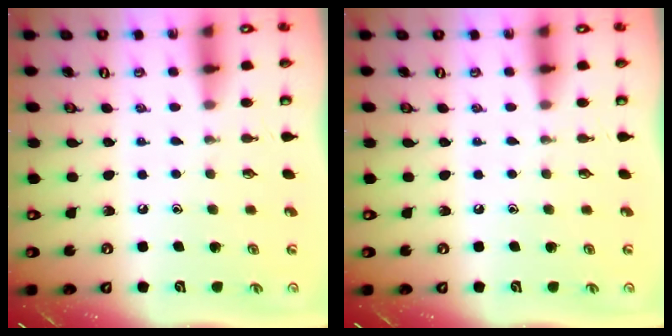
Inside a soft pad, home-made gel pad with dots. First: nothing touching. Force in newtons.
{"total": 0.0}